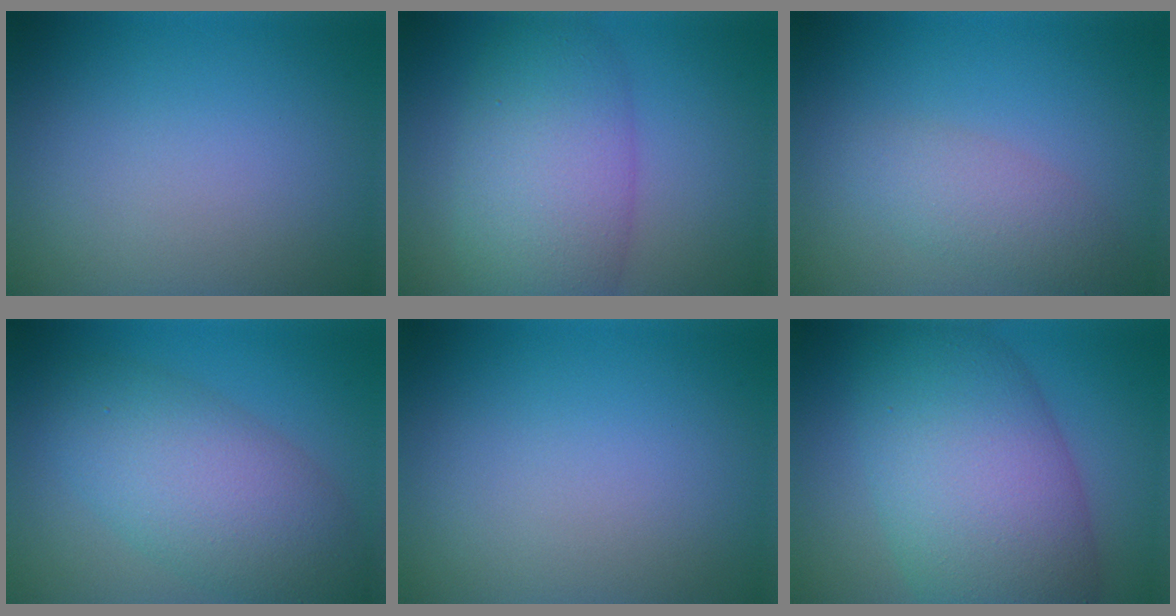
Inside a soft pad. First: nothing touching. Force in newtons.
{"total": 7.5, "press": 7.4, "slide": 0.2}
{"total": 2.6, "press": 2.6, "slide": 0.1}
{"total": 7.8, "press": 7.8, "slide": 0.4}
{"total": 0.0}
{"total": 11.8, "press": 11.8, "slide": 0.4}